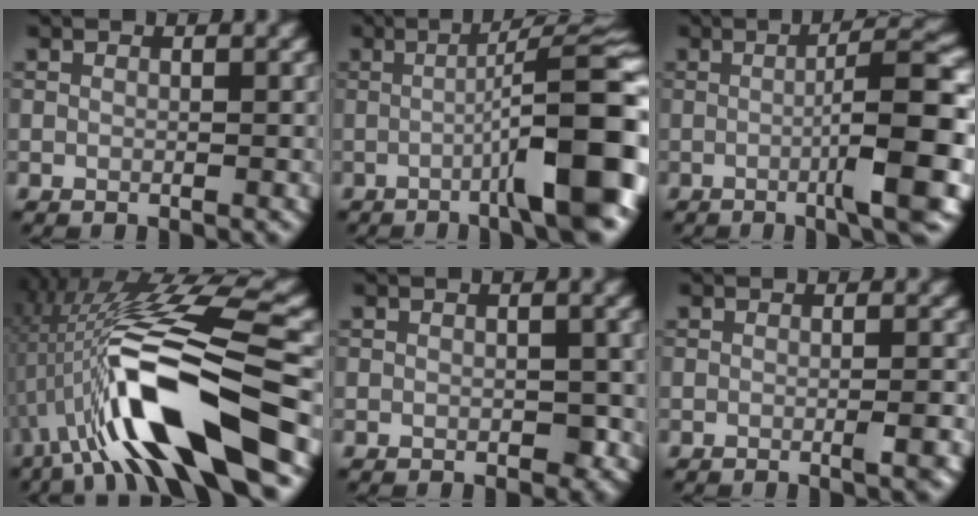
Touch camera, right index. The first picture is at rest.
{"total": 12.0, "force": [-2.9, 2.0, 11.5], "torque": [-0.139, 0.014, -0.049]}
{"total": 8.5, "force": [-1.4, 1.2, 8.3], "torque": [-0.107, 0.014, -0.030]}
{"total": 13.2, "force": [-3.4, 3.1, 12.4], "torque": [-0.218, 0.010, -0.060]}
{"total": 2.2, "force": [-0.3, 1.4, 1.7], "torque": [-0.023, -0.006, 0.000]}
{"total": 1.6, "force": [-0.5, 0.1, 1.6], "torque": [-0.024, 0.001, -0.011]}